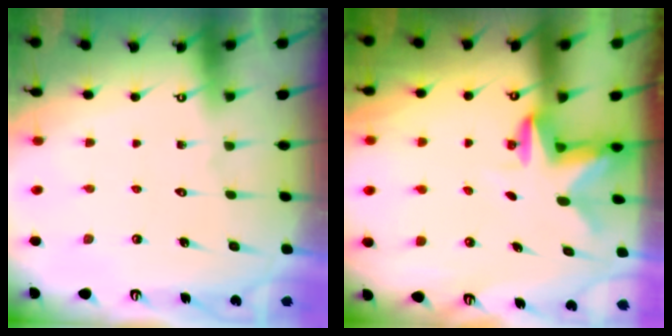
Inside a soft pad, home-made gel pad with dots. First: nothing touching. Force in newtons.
{"total": 2.5, "press": 2.5, "slide": 0.5}